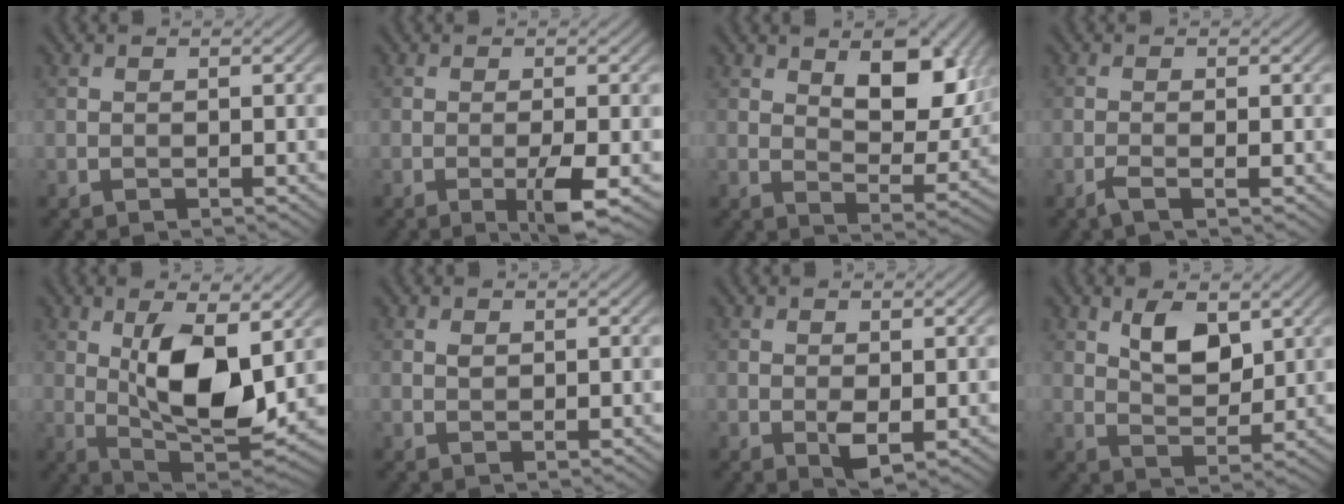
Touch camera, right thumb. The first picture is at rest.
{"total": 3.8, "force": [-1.4, 0.3, 3.6], "torque": [-0.063, 0.001, -0.027]}
{"total": 10.9, "force": [4.3, 5.6, 8.3], "torque": [-0.123, -0.010, 0.071]}
{"total": 1.5, "force": [-0.8, 0.1, 1.3], "torque": [-0.028, 0.004, -0.021]}
{"total": 11.5, "force": [2.0, 5.1, 10.2], "torque": [-0.181, -0.012, 0.040]}
{"total": 0.7, "force": [0.4, 0.4, 0.4], "torque": [-0.012, -0.001, 0.009]}
{"total": 2.2, "force": [-0.1, 1.0, 1.9], "torque": [-0.038, -0.006, 0.001]}
{"total": 5.9, "force": [2.8, 3.0, 4.3], "torque": [-0.081, -0.006, 0.053]}